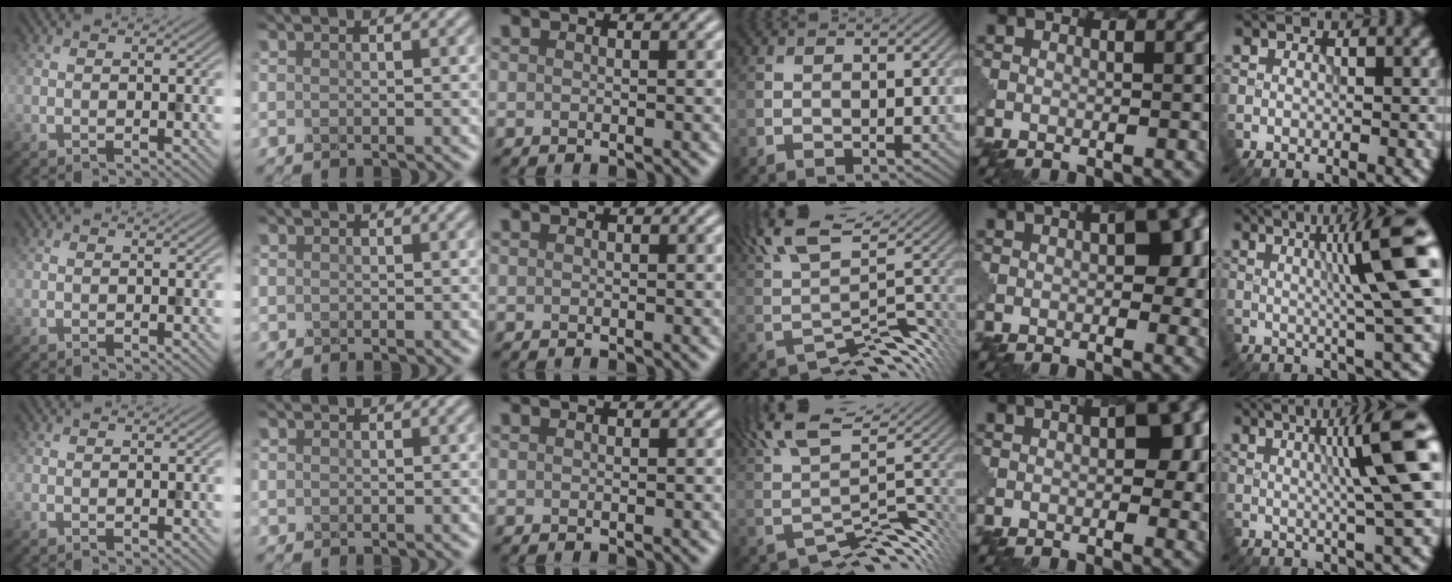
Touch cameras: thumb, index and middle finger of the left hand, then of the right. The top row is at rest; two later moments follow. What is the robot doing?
{"motion": "dispense", "object": "glue stick"}